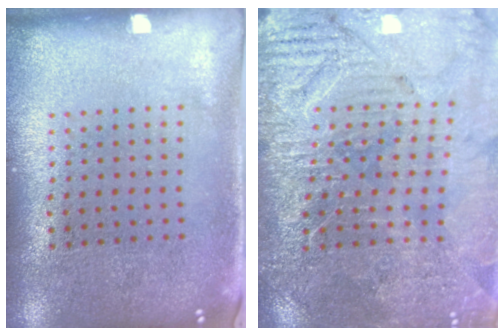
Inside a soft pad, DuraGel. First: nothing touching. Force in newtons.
{"total": 3.6, "press": 3.6, "slide": 0.3}